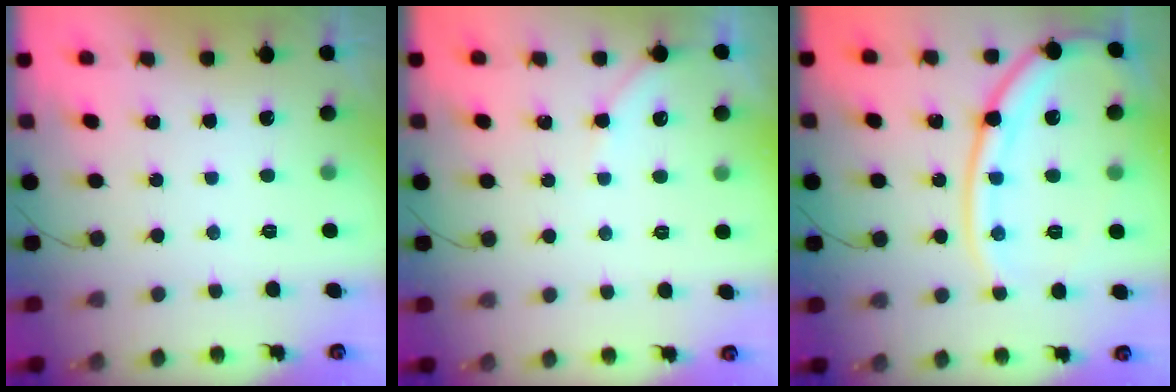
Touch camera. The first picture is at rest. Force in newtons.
{"total": 3.3, "press": 3.3, "slide": 0.4}
{"total": 17.0, "press": 17.0, "slide": 1.7}